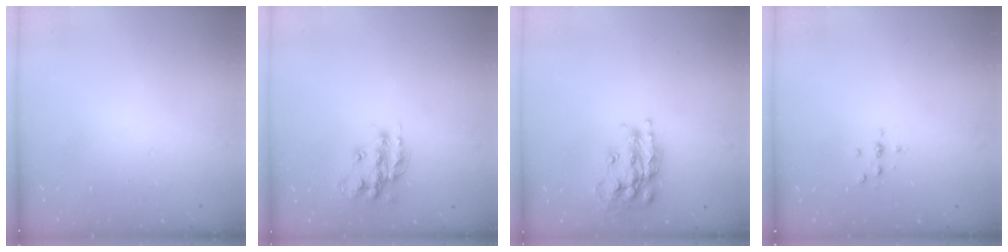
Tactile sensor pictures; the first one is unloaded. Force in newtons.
{"total": 14.9, "press": 14.9, "slide": 0.9}
{"total": 17.0, "press": 16.9, "slide": 1.2}
{"total": 2.4, "press": 2.4, "slide": 0.3}